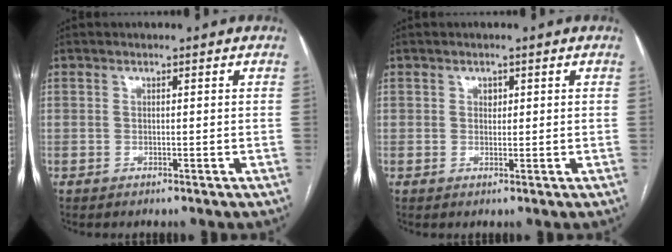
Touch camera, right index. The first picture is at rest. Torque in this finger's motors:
{"motor_torque": [0.09, 0.05, 0.07, 0.02]}